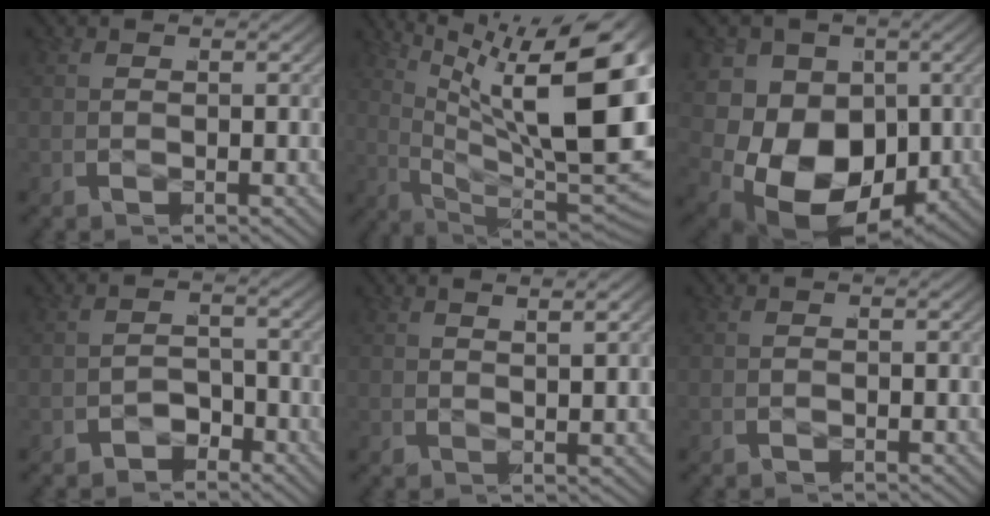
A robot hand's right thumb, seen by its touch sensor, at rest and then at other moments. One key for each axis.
{"total": 16.0, "fx": 2.5, "fy": 7.8, "fz": 13.7, "tx": -0.220, "ty": -0.039, "tz": 0.063}
{"total": 17.4, "fx": -1.6, "fy": 12.8, "fz": 11.7, "tx": -0.259, "ty": -0.068, "tz": -0.001}
{"total": 2.2, "fx": -2.0, "fy": 0.8, "fz": -0.3, "tx": 0.008, "ty": -0.008, "tz": -0.030}
{"total": 2.0, "fx": 1.3, "fy": -1.5, "fz": 0.3, "tx": 0.000, "ty": 0.015, "tz": 0.024}
{"total": 0.0}